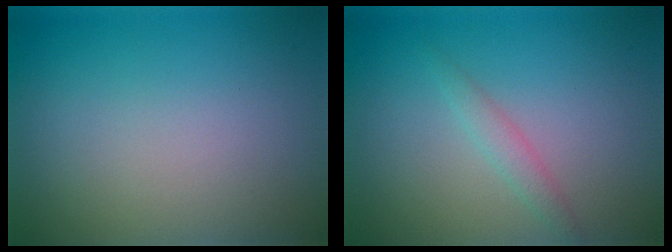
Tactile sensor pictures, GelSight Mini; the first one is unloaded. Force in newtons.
{"total": 1.4, "press": 1.4, "slide": 0.0}